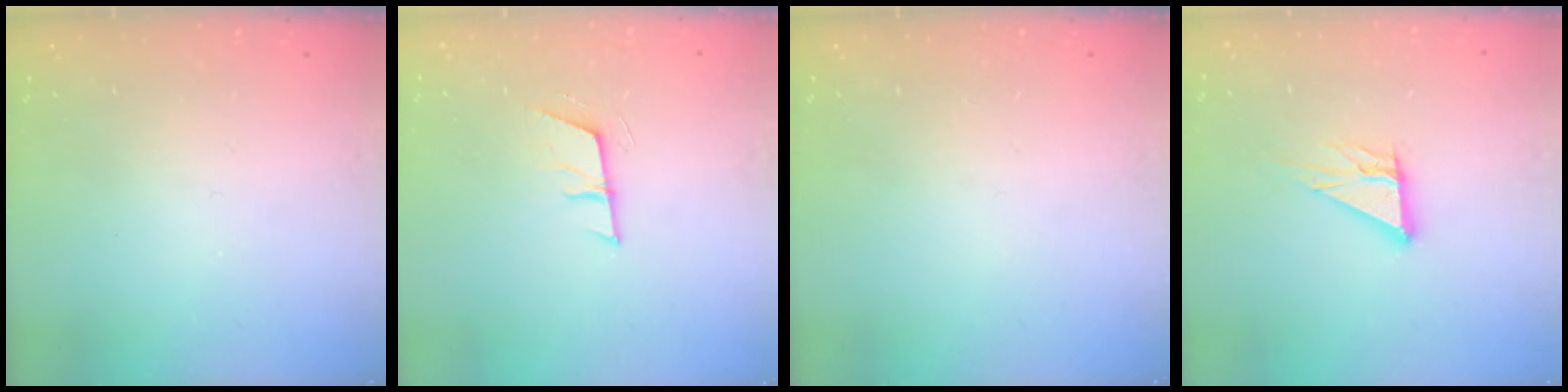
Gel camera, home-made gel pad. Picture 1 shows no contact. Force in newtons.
{"total": 6.6, "press": 6.6, "slide": 0.4}
{"total": 0.0}
{"total": 7.0, "press": 7.0, "slide": 0.5}